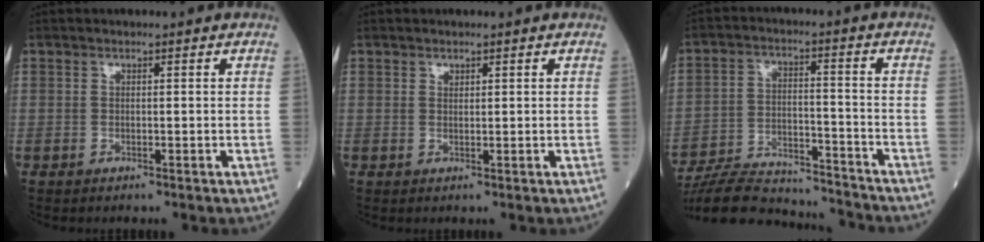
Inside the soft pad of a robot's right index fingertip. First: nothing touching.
{"total": 0.6, "force": [0.5, 0.4, 0.2], "torque": [-0.001, -0.003, 0.006]}
{"total": 17.2, "force": [-16.5, 2.7, 4.3], "torque": [-0.091, 0.008, -0.255]}